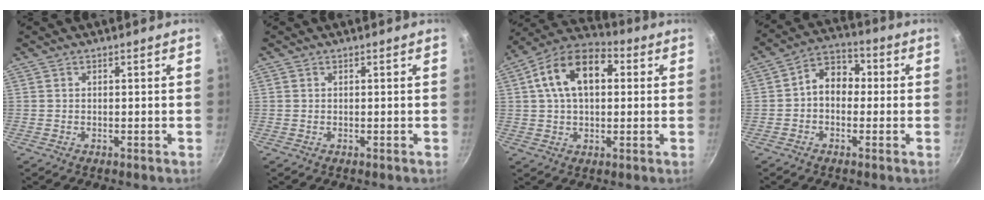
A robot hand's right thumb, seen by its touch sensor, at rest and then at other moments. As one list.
[{"total": 0.0}, {"total": 14.6, "force": [3.3, 9.1, 11.0], "torque": [-0.157, 0.026, 0.037]}, {"total": 7.5, "force": [-0.2, 5.8, 4.8], "torque": [-0.038, 0.026, -0.025]}]